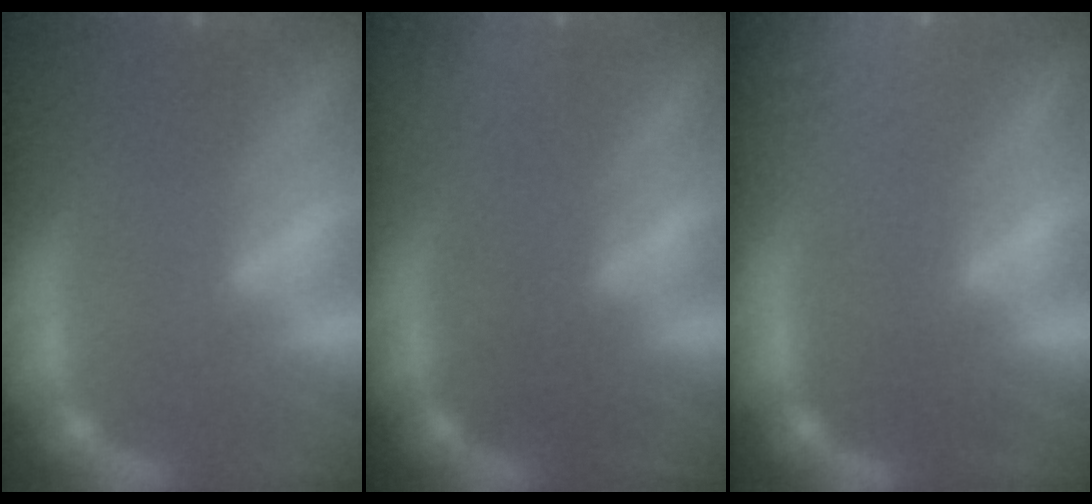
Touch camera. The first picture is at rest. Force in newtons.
{"total": 1.4}
{"total": 8.0}